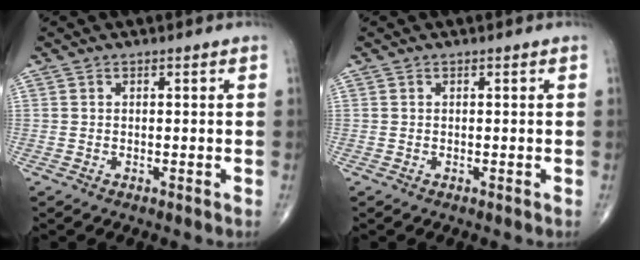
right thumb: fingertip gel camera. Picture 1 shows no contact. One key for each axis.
{"total": 0.0}